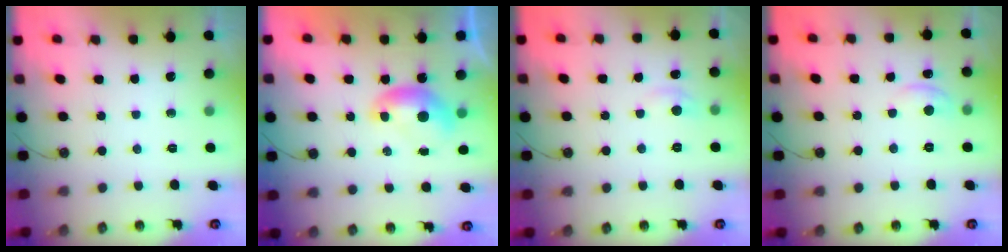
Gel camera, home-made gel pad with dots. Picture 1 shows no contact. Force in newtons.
{"total": 0.0}
{"total": 0.7, "press": 0.3, "slide": 0.7}
{"total": 0.0}